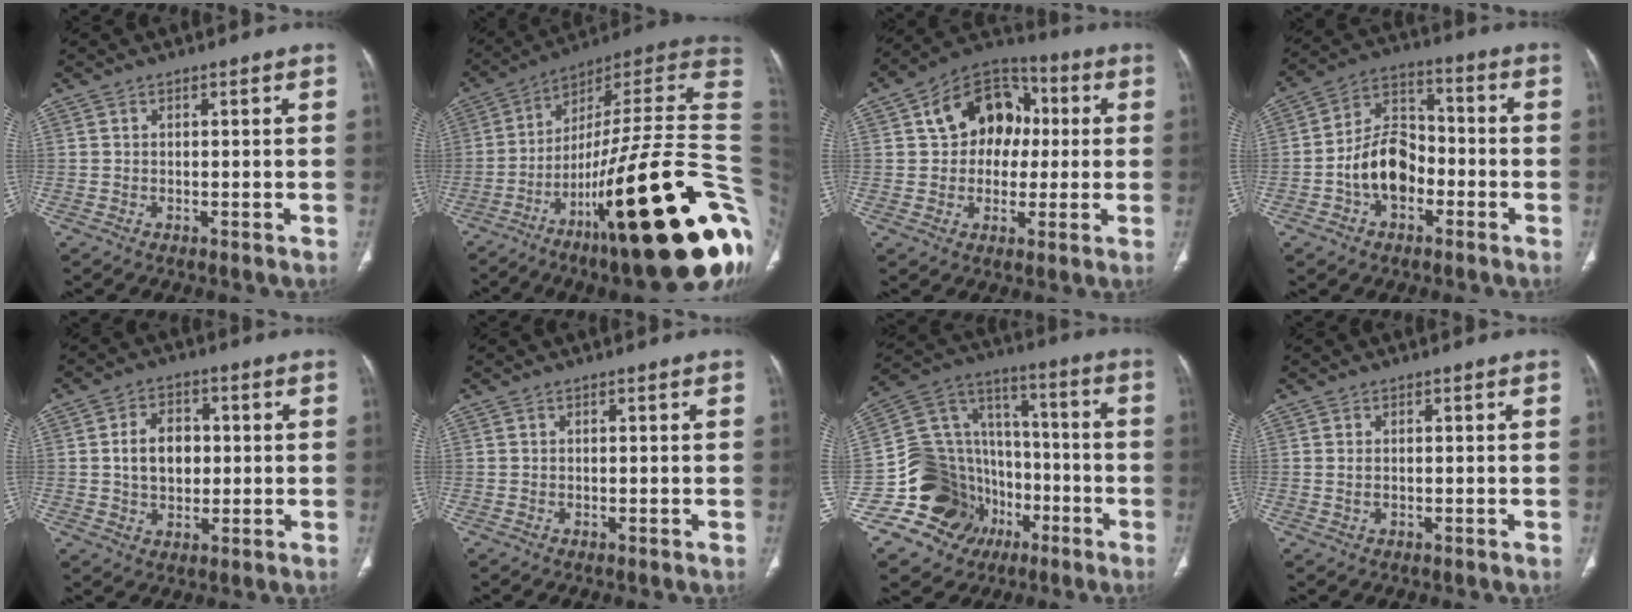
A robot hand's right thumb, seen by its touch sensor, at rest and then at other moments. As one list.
[{"total": 36.5, "force": [-10.4, 8.0, 34.1], "torque": [-0.400, 0.073, -0.164]}, {"total": 14.8, "force": [2.3, 11.1, 9.4], "torque": [-0.100, 0.026, 0.028]}, {"total": 11.5, "force": [-3.3, 7.9, 7.7], "torque": [-0.115, 0.044, -0.066]}, {"total": 7.9, "force": [0.5, 5.7, 5.4], "torque": [-0.066, 0.009, 0.009]}, {"total": 0.0}, {"total": 22.0, "force": [-8.2, 18.6, 8.5], "torque": [-0.118, 0.113, -0.126]}, {"total": 1.0, "force": [0.0, 0.6, 0.8], "torque": [-0.022, 0.000, 0.002]}]